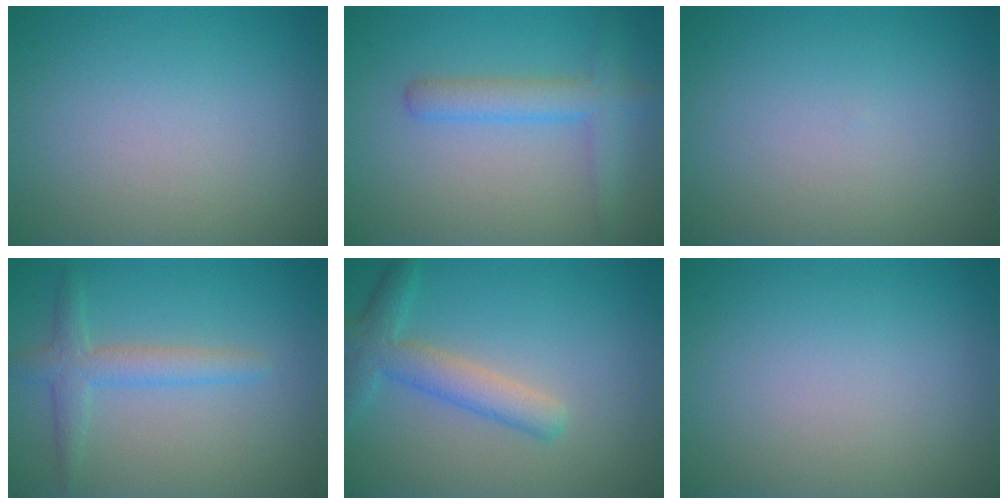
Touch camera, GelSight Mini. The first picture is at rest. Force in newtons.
{"total": 3.1, "press": 3.1, "slide": 0.1}
{"total": 0.0}
{"total": 2.8, "press": 2.8, "slide": 0.2}
{"total": 3.8, "press": 3.7, "slide": 0.2}
{"total": 0.0}